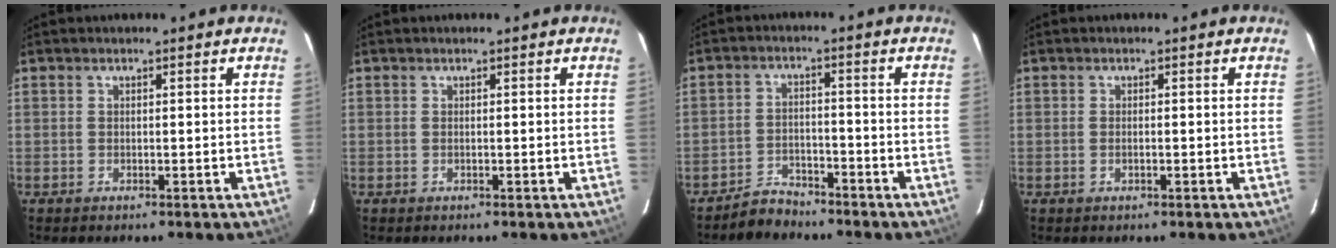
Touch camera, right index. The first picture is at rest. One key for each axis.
{"total": 0.0}
{"total": 4.9, "fx": -4.4, "fy": 2.2, "fz": 0.6, "tx": -0.027, "ty": 0.013, "tz": -0.075}
{"total": 0.9, "fx": -0.3, "fy": 0.3, "fz": 0.8, "tx": -0.016, "ty": 0.001, "tz": -0.006}